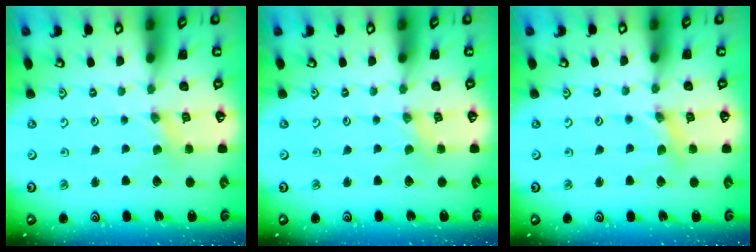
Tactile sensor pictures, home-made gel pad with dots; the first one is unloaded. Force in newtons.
{"total": 0.0}
{"total": 2.1, "press": 2.1, "slide": 0.3}